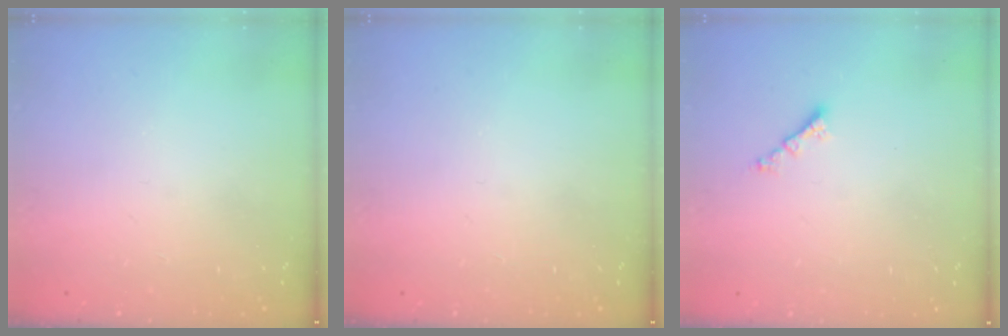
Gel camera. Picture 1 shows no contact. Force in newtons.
{"total": 0.0}
{"total": 1.8, "press": 1.8, "slide": 0.2}